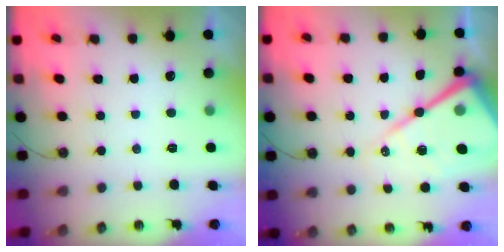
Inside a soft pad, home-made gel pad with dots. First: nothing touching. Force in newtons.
{"total": 22.5, "press": 22.4, "slide": 2.1}